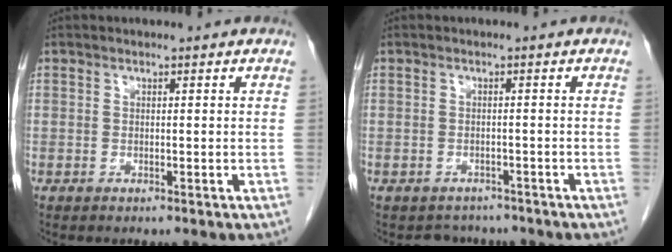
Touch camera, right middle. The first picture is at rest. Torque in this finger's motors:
{"motor_torque": [0.01, 0.01, 0.00, 0.00]}